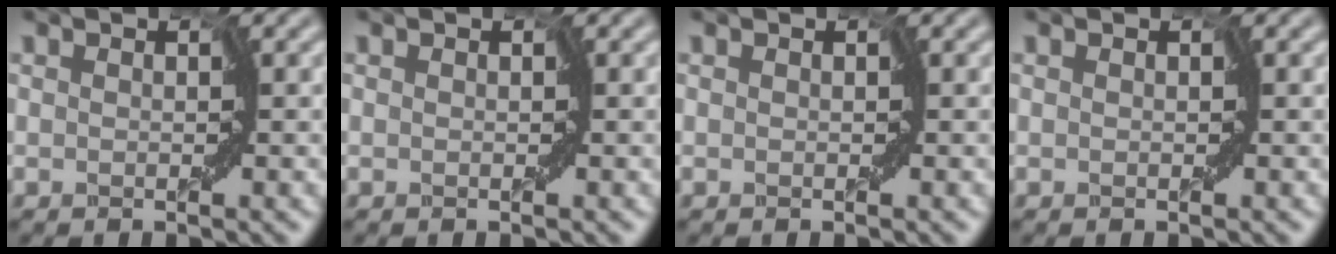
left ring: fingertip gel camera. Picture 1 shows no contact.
{"total": 0.0}
{"total": 0.0}
{"total": 0.0}